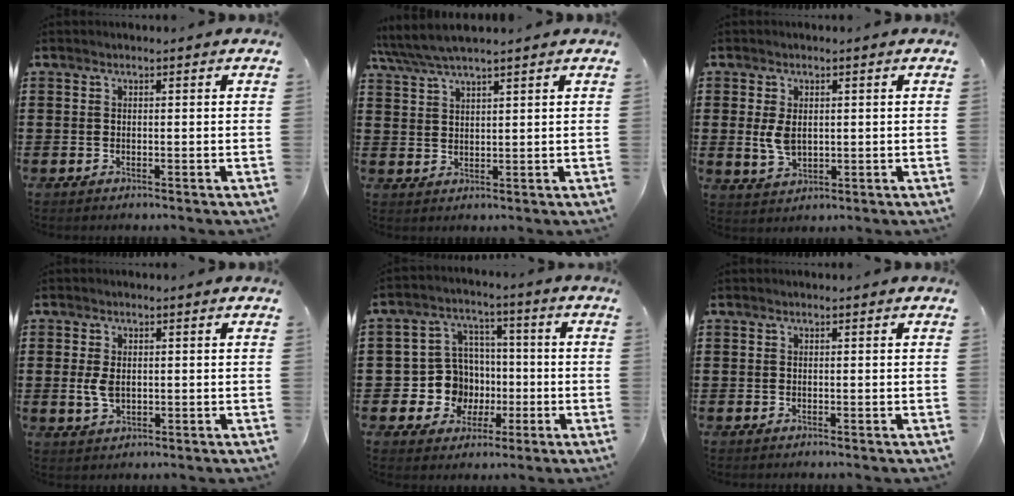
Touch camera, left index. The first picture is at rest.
{"total": 4.2, "force": [3.7, 0.5, 2.0], "torque": [-0.050, -0.006, 0.067]}
{"total": 3.9, "force": [0.3, 2.5, 3.0], "torque": [-0.078, 0.001, 0.001]}
{"total": 3.1, "force": [0.1, 2.0, 2.4], "torque": [-0.064, 0.001, -0.004]}
{"total": 9.1, "force": [-1.0, 8.7, 2.4], "torque": [-0.091, 0.015, -0.008]}
{"total": 0.0}